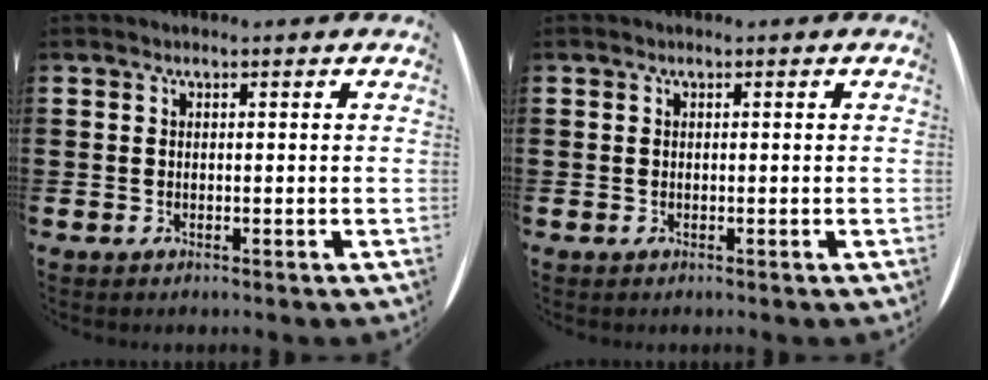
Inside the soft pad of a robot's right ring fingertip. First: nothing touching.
{"total": 0.0}